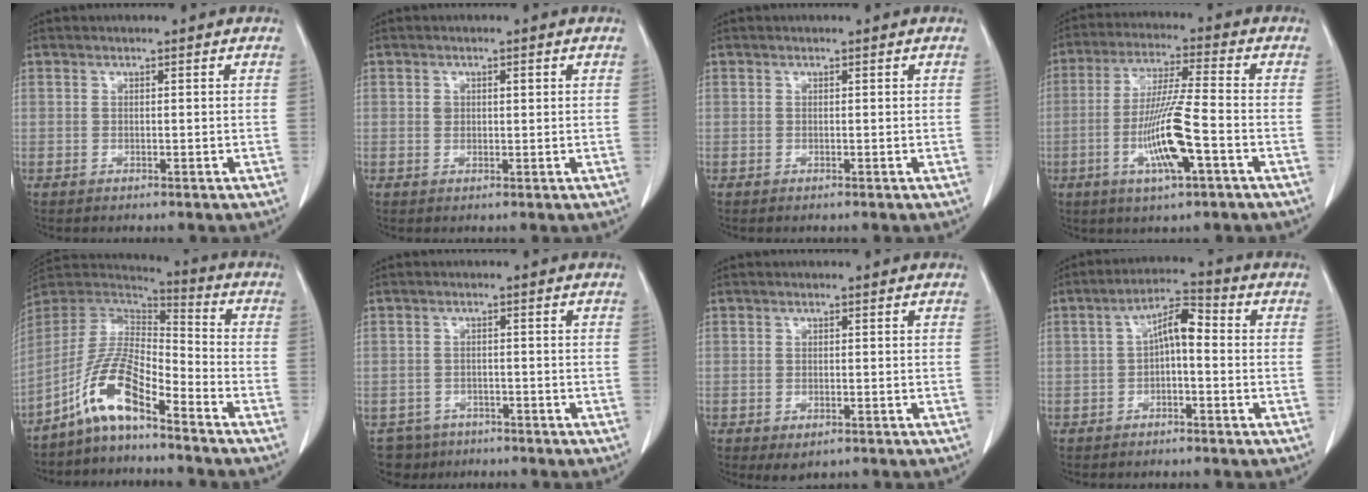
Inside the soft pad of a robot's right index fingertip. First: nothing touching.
{"total": 1.5, "force": [0.5, 1.1, 0.9], "torque": [-0.016, 0.010, 0.013]}
{"total": 0.0}
{"total": 11.1, "force": [-3.5, 0.4, 10.5], "torque": [-0.206, -0.009, -0.064]}
{"total": 10.8, "force": [-7.2, 2.2, 7.7], "torque": [-0.168, 0.015, -0.141]}
{"total": 4.3, "force": [-3.0, 3.0, -0.5], "torque": [0.012, 0.008, -0.047]}
{"total": 2.2, "force": [-1.1, 1.1, 1.6], "torque": [-0.024, -0.004, -0.004]}
{"total": 5.8, "force": [-0.1, 2.0, 5.5], "torque": [-0.098, 0.027, -0.007]}